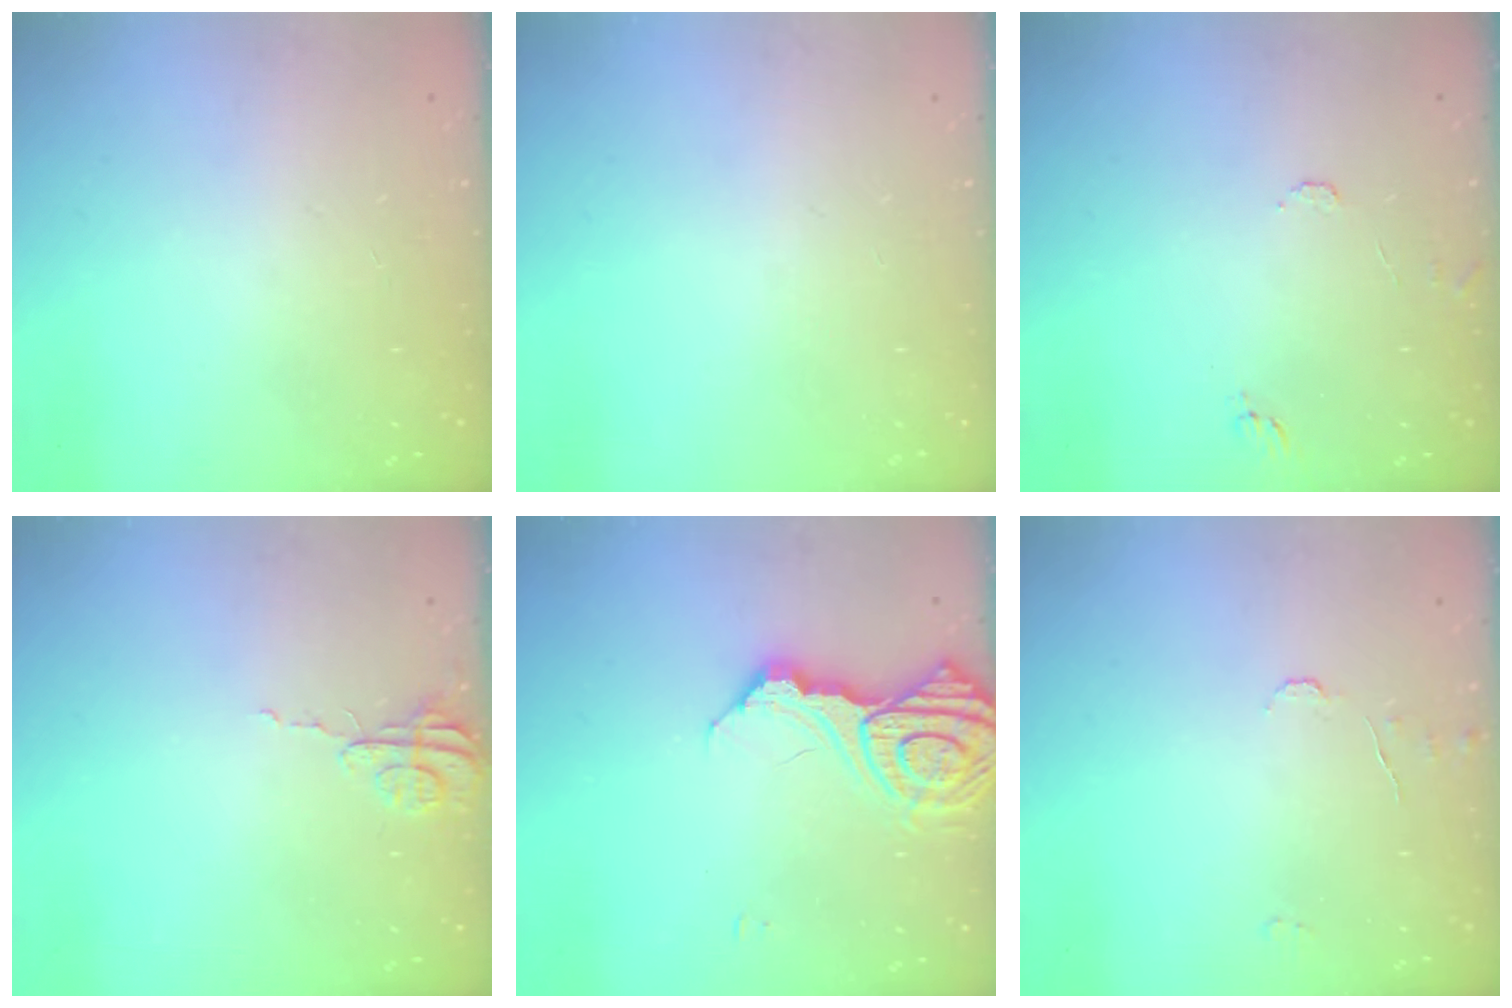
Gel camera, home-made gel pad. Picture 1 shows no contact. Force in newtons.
{"total": 0.0}
{"total": 5.6, "press": 5.6, "slide": 0.5}
{"total": 3.7, "press": 3.7, "slide": 0.3}
{"total": 15.4, "press": 15.3, "slide": 1.5}
{"total": 5.4, "press": 5.4, "slide": 0.5}